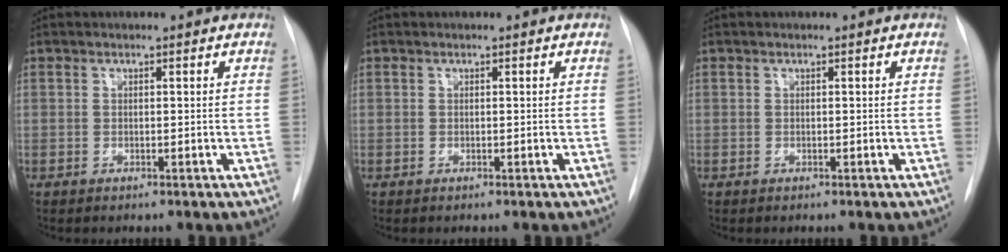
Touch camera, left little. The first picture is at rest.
{"total": 0.0}
{"total": 0.0}